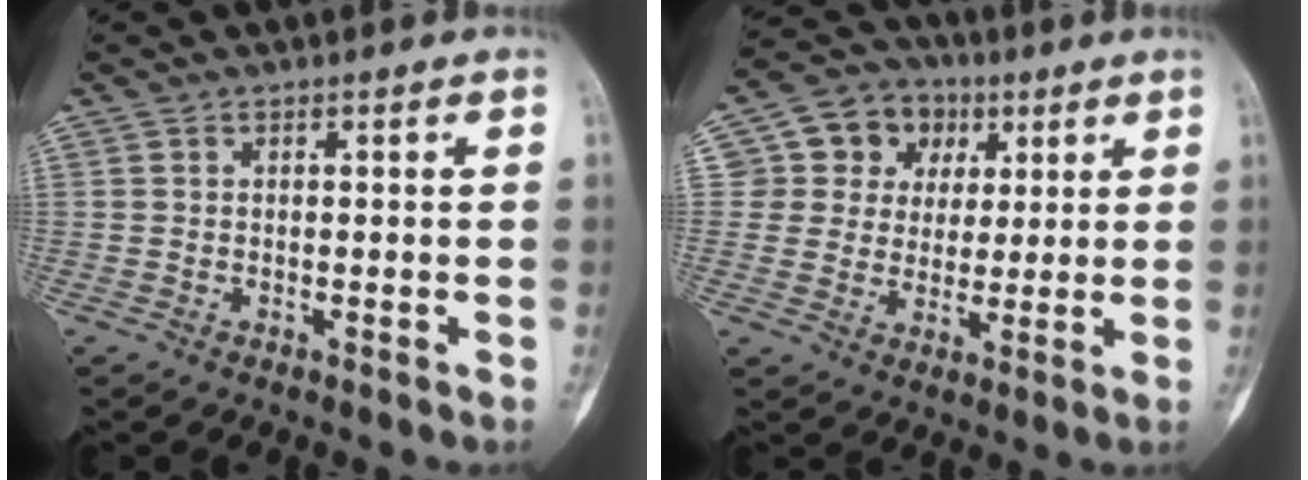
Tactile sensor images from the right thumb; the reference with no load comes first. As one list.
[{"total": 11.4, "force": [3.7, 10.2, 3.6], "torque": [-0.009, 0.002, 0.059]}]